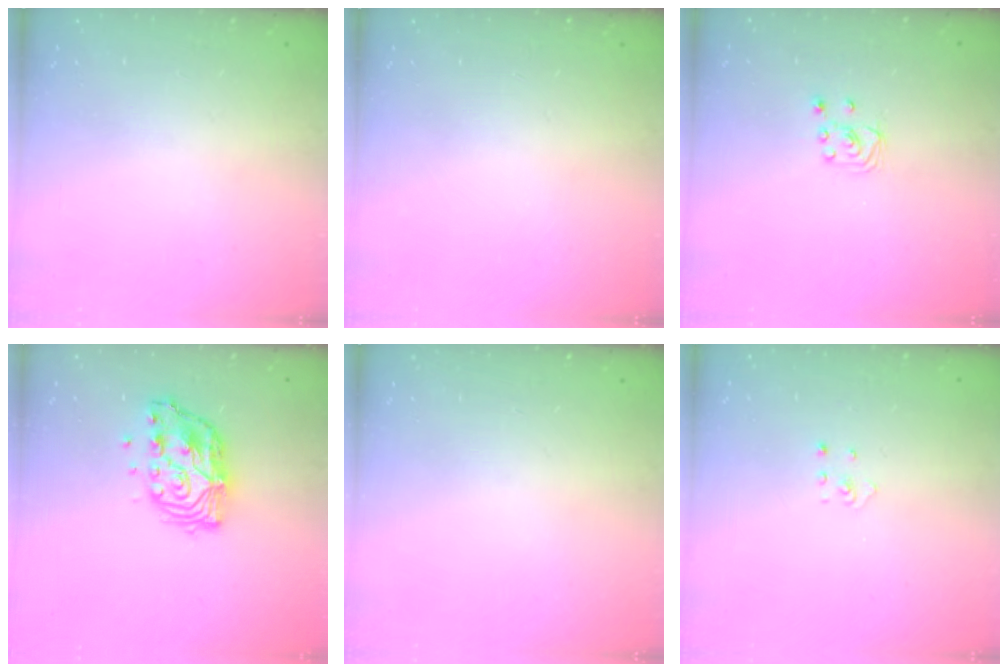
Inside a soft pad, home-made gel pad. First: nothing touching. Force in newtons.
{"total": 0.0}
{"total": 3.1, "press": 3.1, "slide": 0.2}
{"total": 11.8, "press": 11.7, "slide": 1.0}
{"total": 0.0}
{"total": 1.9, "press": 1.9, "slide": 0.1}